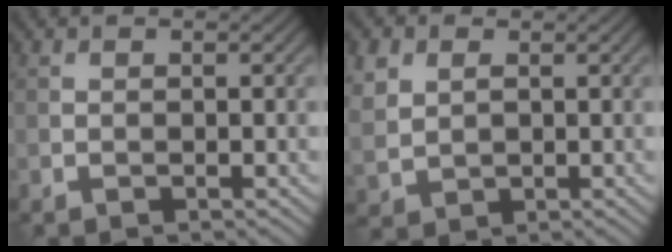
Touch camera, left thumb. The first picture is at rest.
{"total": 4.7, "force": [1.6, 3.7, 2.4], "torque": [-0.090, 0.004, 0.036]}